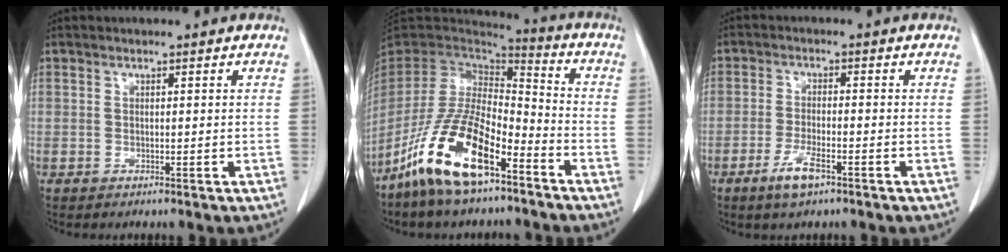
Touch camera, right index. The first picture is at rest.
{"total": 16.4, "force": [-9.8, 4.8, 12.2], "torque": [-0.245, -0.012, -0.185]}
{"total": 4.5, "force": [-2.7, 0.8, 3.5], "torque": [-0.073, -0.004, -0.048]}